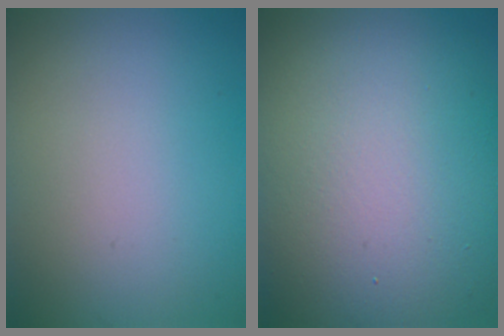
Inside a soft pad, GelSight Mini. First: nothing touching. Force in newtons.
{"total": 15.7, "press": 15.7, "slide": 1.3}